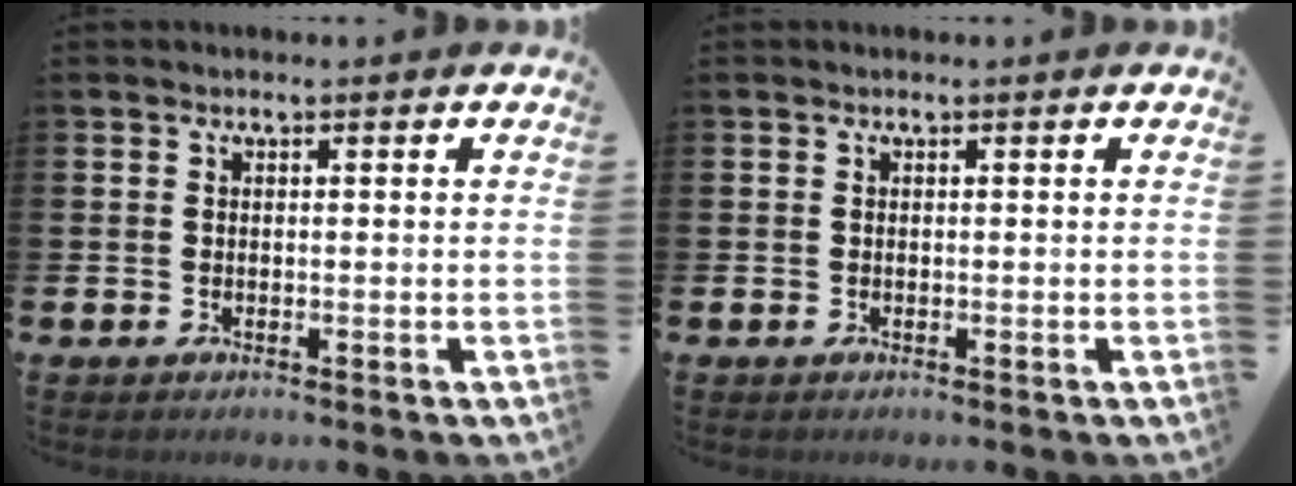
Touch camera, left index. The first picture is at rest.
{"total": 0.0}